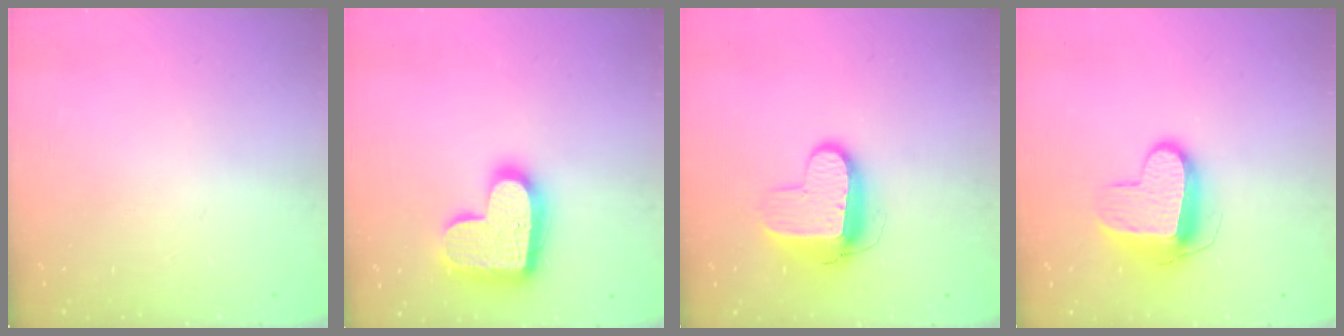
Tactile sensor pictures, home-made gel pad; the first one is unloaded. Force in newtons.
{"total": 17.7, "press": 17.6, "slide": 1.3}
{"total": 10.3, "press": 10.2, "slide": 1.0}
{"total": 11.1, "press": 11.1, "slide": 0.4}